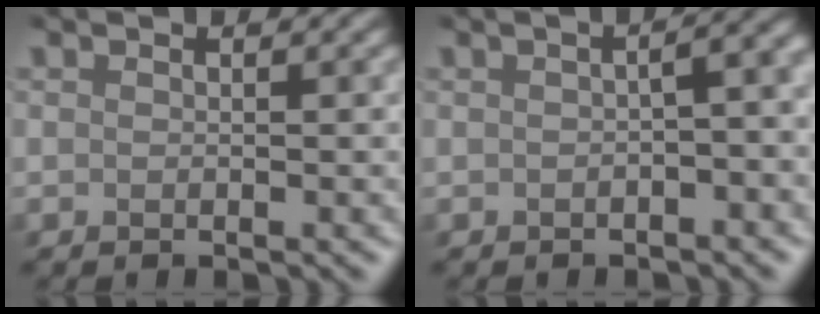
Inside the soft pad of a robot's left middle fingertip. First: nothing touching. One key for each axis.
{"total": 4.3, "fx": -1.6, "fy": 1.6, "fz": 3.7, "tx": -0.033, "ty": 0.007, "tz": -0.021}